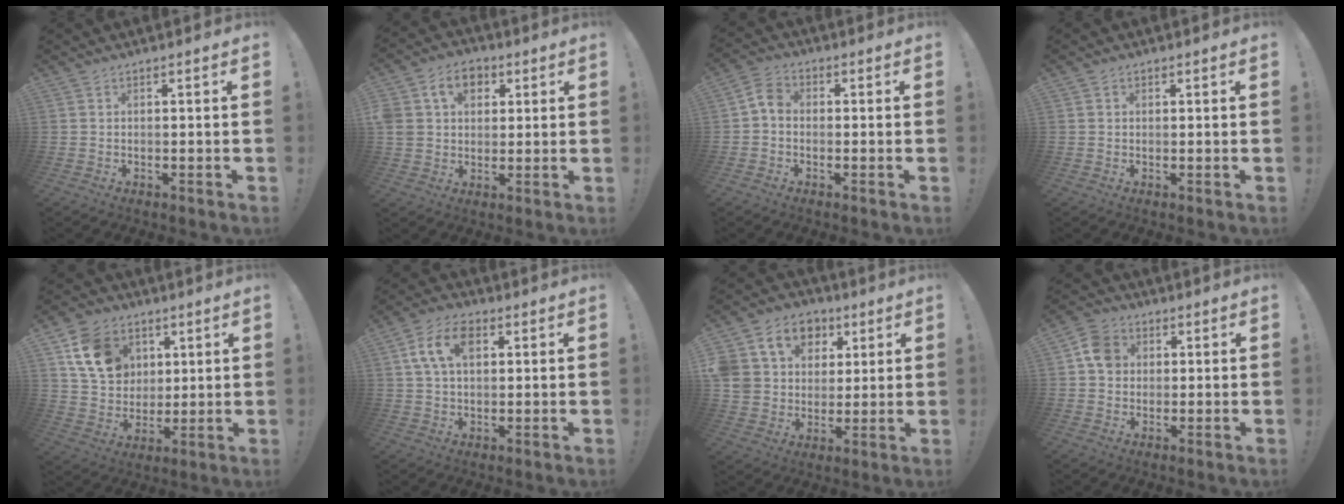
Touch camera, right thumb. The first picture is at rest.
{"total": 11.8, "force": [4.3, 9.1, 6.1], "torque": [-0.097, 0.002, 0.087]}
{"total": 4.9, "force": [-0.7, 3.7, 3.1], "torque": [-0.062, 0.017, -0.011]}
{"total": 0.9, "force": [0.3, 0.8, 0.1], "torque": [0.004, -0.001, 0.005]}
{"total": 14.5, "force": [6.0, 11.5, 6.5], "torque": [-0.108, -0.011, 0.124]}
{"total": 10.9, "force": [3.4, 7.0, 7.6], "torque": [-0.132, 0.010, 0.064]}
{"total": 15.8, "force": [6.2, 12.8, 6.8], "torque": [-0.119, -0.019, 0.130]}
{"total": 7.8, "force": [1.4, 6.8, 3.5], "torque": [-0.045, 0.011, 0.031]}